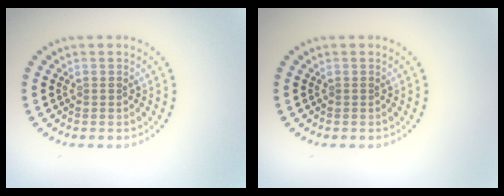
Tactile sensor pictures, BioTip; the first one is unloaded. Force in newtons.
{"total": 0.0}